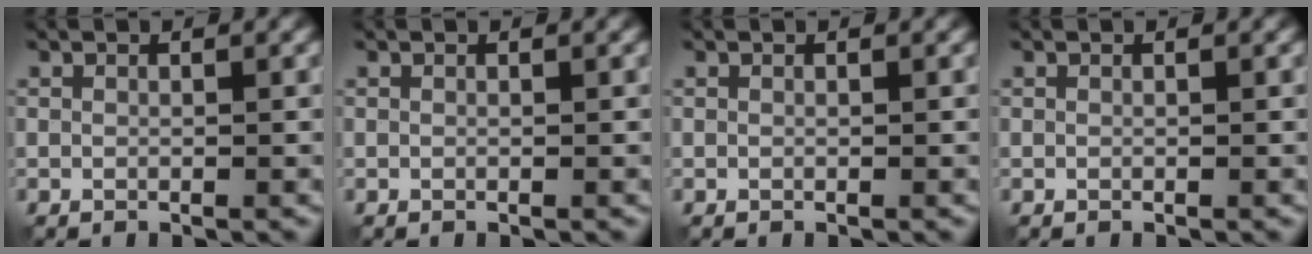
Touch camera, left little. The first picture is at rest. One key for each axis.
{"total": 0.0}
{"total": 0.0}
{"total": 0.0}